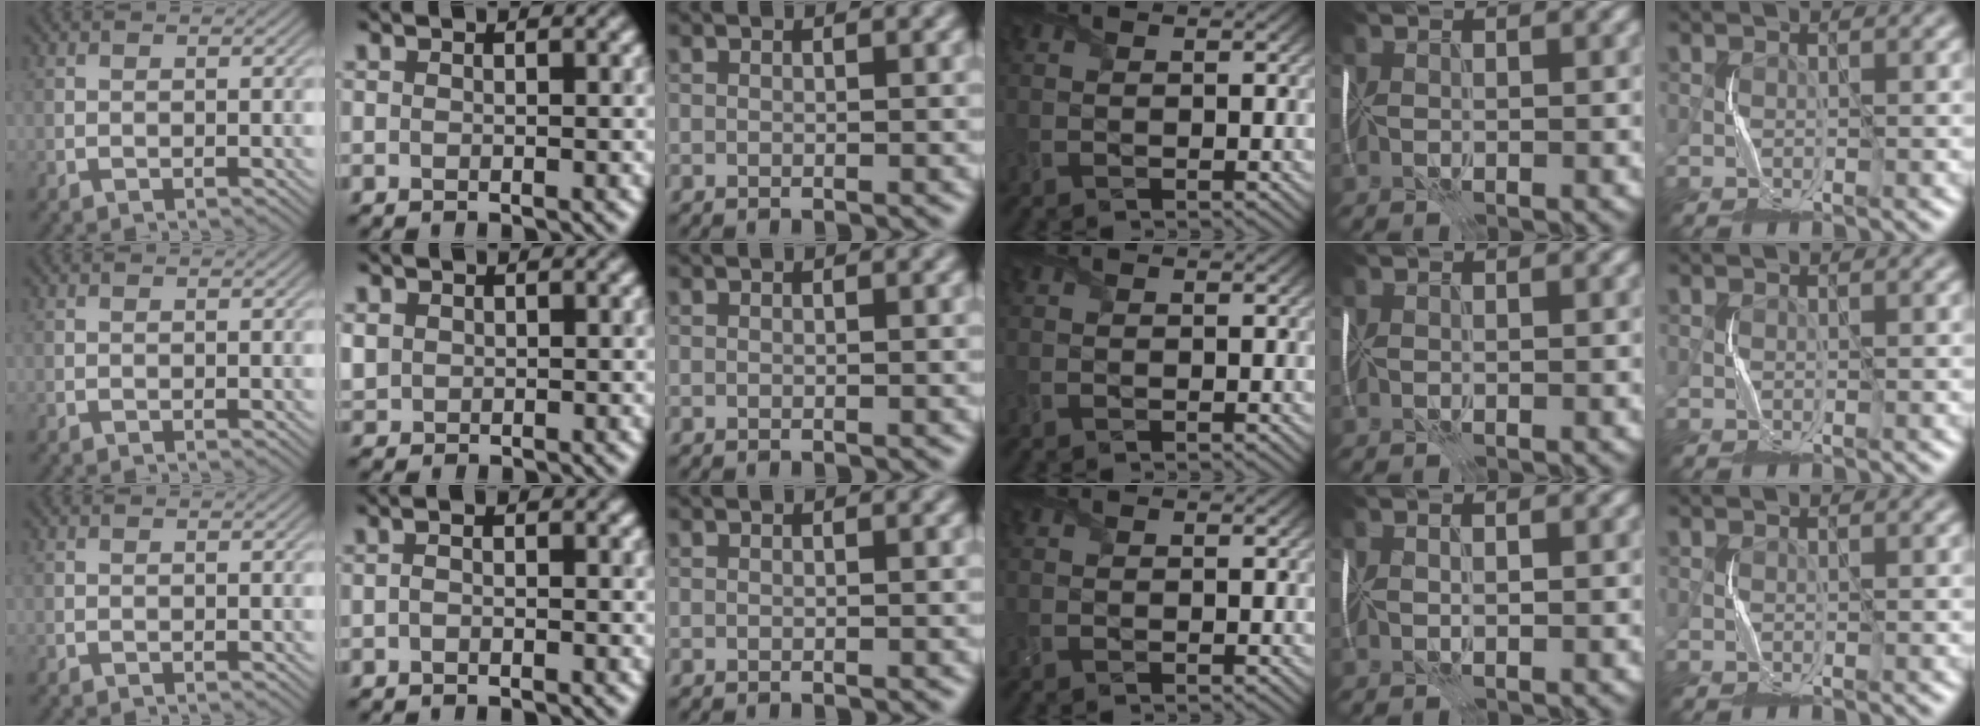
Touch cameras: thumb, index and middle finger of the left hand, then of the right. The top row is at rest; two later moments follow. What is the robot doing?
{"motion": "fold", "object": "plastic wrap"}